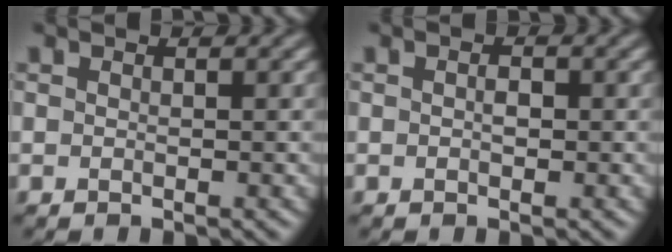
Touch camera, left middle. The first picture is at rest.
{"total": 0.9, "force": [0.0, 0.5, 0.8], "torque": [-0.013, 0.000, -0.001]}